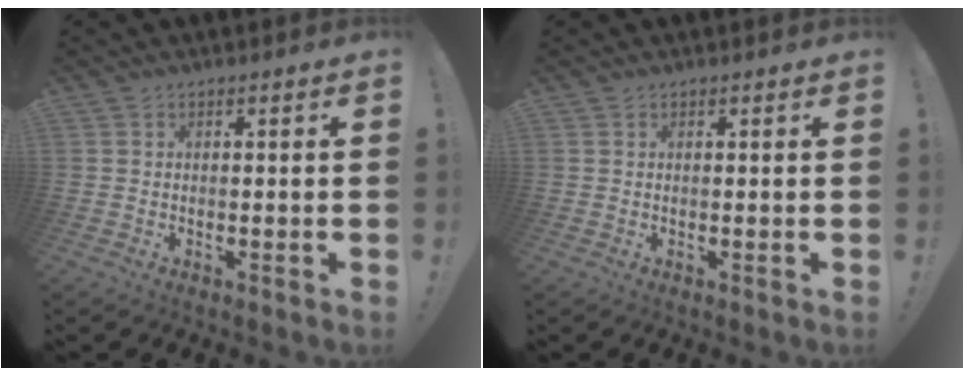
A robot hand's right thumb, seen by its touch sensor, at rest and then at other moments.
{"total": 0.0}